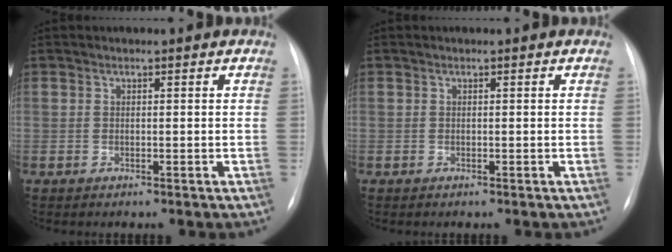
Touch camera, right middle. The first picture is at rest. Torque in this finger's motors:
{"motor_torque": [0.15, -0.06, 0.06, 0.00]}